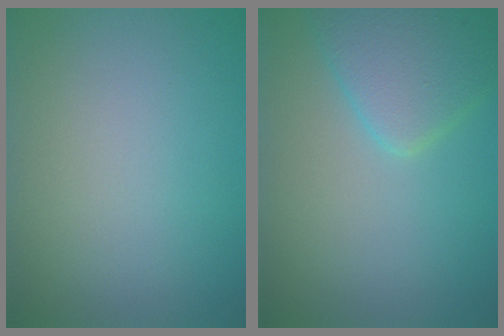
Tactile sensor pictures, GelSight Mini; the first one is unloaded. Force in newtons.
{"total": 3.9, "press": 3.9, "slide": 0.2}